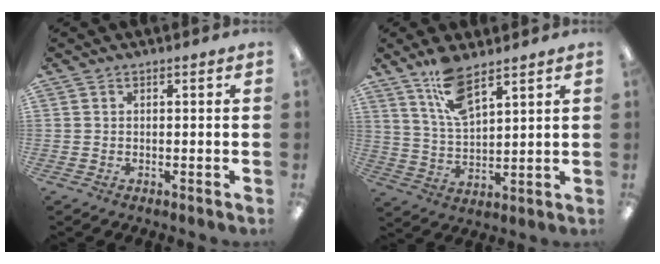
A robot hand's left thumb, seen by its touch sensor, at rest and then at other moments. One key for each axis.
{"total": 10.2, "fx": 7.5, "fy": 3.2, "fz": 6.2, "tx": -0.123, "ty": -0.031, "tz": 0.137}